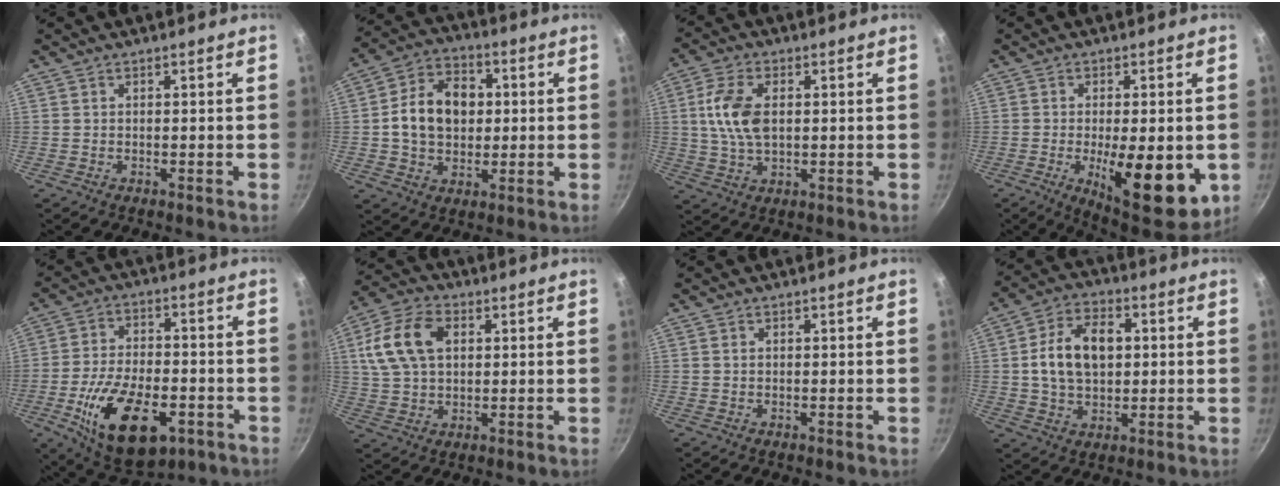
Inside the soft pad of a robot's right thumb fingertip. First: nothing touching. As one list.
[{"total": 13.1, "force": [1.3, 9.5, 8.9], "torque": [-0.129, 0.015, 0.012]}, {"total": 9.6, "force": [1.3, 5.5, 7.7], "torque": [-0.148, 0.005, 0.024]}, {"total": 16.1, "force": [-3.7, 5.9, 14.6], "torque": [-0.180, -0.004, -0.043]}, {"total": 19.0, "force": [-7.2, 9.8, 14.6], "torque": [-0.235, 0.015, -0.114]}, {"total": 13.2, "force": [3.3, 8.8, 9.3], "torque": [-0.167, 0.010, 0.055]}, {"total": 0.5, "force": [0.1, 0.4, 0.3], "torque": [-0.004, 0.002, 0.003]}, {"total": 12.9, "force": [1.6, 8.7, 9.5], "torque": [-0.142, 0.014, 0.021]}]